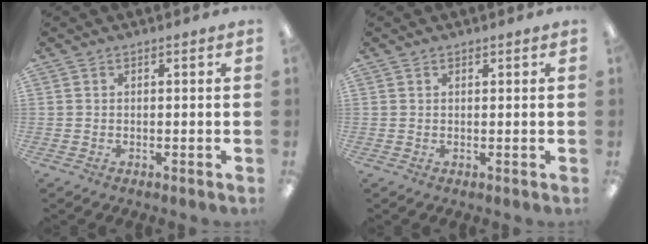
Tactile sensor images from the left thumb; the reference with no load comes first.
{"total": 0.8, "force": [0.7, 0.4, 0.3], "torque": [-0.006, 0.001, 0.013]}